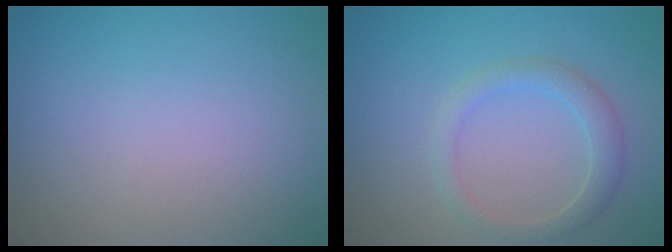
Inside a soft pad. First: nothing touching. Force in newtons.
{"total": 2.3, "press": 2.3, "slide": 0.1}